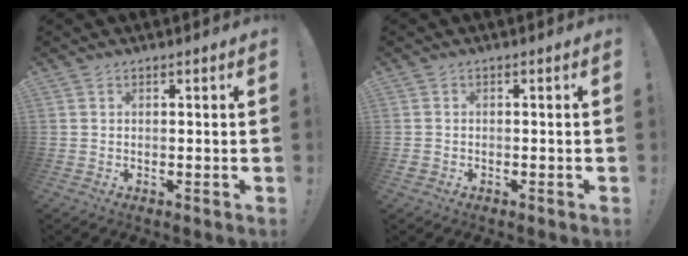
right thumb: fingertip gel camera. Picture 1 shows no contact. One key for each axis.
{"total": 1.2, "fx": -0.7, "fy": 1.0, "fz": 0.3, "tx": -0.006, "ty": 0.004, "tz": -0.013}